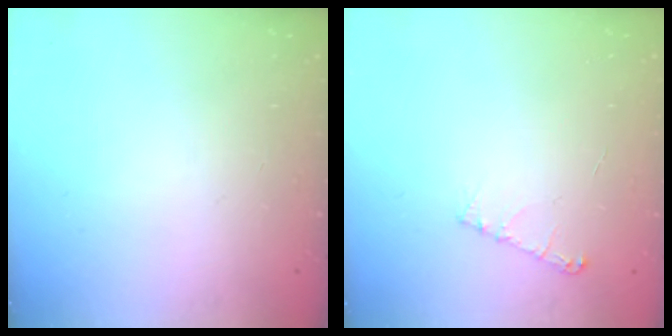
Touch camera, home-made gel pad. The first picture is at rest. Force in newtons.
{"total": 5.9, "press": 5.9, "slide": 0.7}